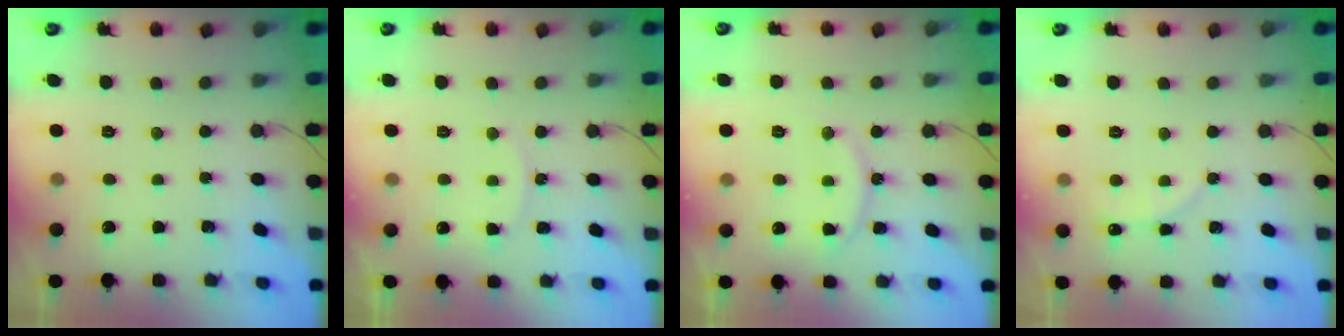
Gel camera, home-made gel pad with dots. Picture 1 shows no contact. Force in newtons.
{"total": 4.9, "press": 4.8, "slide": 0.5}
{"total": 11.7, "press": 11.7, "slide": 0.8}
{"total": 2.7, "press": 2.7, "slide": 0.4}